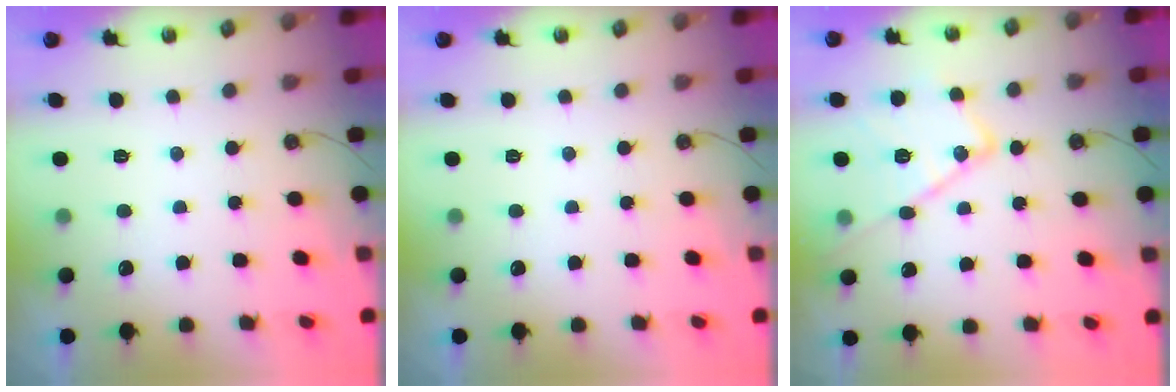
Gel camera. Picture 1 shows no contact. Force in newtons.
{"total": 0.0}
{"total": 15.9, "press": 15.9, "slide": 0.9}